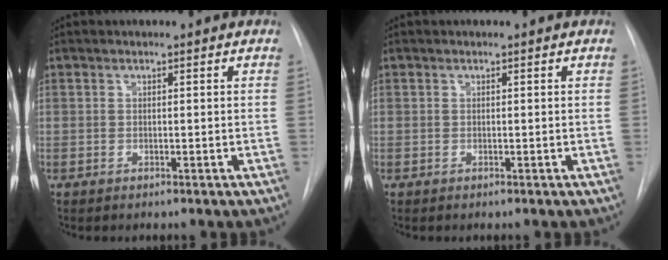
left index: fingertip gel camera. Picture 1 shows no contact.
{"total": 0.0}